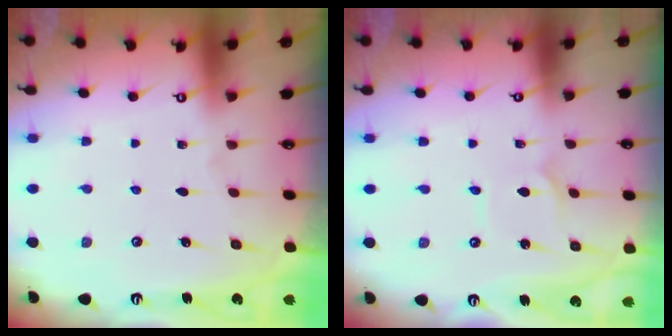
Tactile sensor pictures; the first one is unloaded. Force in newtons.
{"total": 1.4, "press": 1.3, "slide": 0.1}